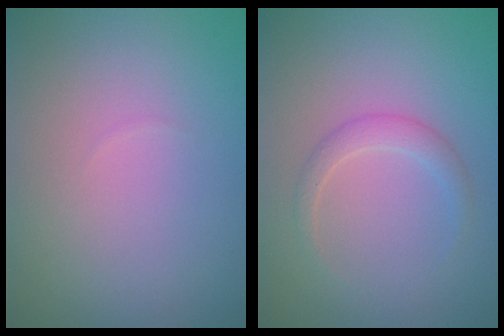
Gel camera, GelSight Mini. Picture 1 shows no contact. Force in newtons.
{"total": 1.6, "press": 1.6, "slide": 0.1}